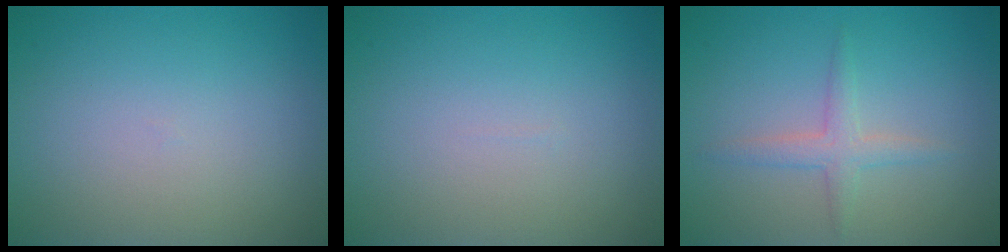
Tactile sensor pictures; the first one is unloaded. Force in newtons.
{"total": 0.0}
{"total": 1.9, "press": 1.9, "slide": 0.1}